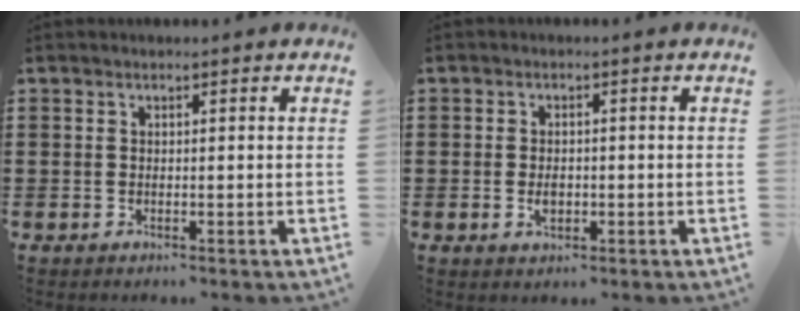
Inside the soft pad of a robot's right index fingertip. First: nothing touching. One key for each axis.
{"total": 2.1, "fx": -0.4, "fy": 1.2, "fz": 1.7, "tx": -0.034, "ty": 0.001, "tz": -0.008}